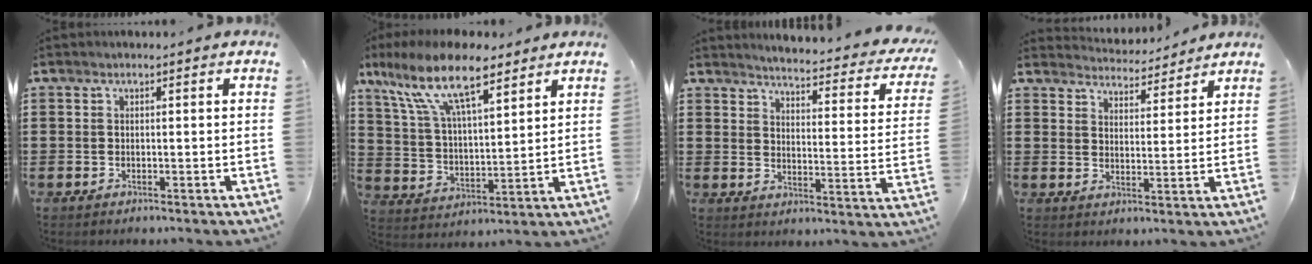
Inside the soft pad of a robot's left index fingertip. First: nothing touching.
{"total": 13.1, "force": [9.0, 3.7, 8.7], "torque": [-0.190, -0.016, 0.163]}
{"total": 3.6, "force": [3.4, -0.4, 1.3], "torque": [-0.038, -0.036, 0.048]}
{"total": 4.0, "force": [4.0, 0.3, -0.1], "torque": [-0.017, -0.023, 0.071]}